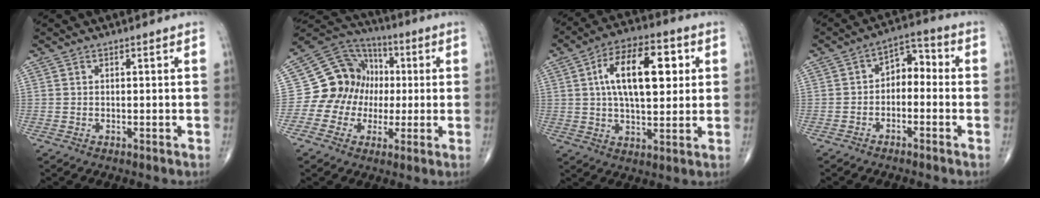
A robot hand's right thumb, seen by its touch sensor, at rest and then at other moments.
{"total": 13.4, "force": [-0.5, 12.4, 5.1], "torque": [-0.048, 0.036, -0.016]}
{"total": 16.2, "force": [3.6, 7.7, 13.8], "torque": [-0.206, 0.010, 0.056]}
{"total": 5.9, "force": [-1.1, 4.0, 4.2], "torque": [-0.038, 0.040, -0.035]}